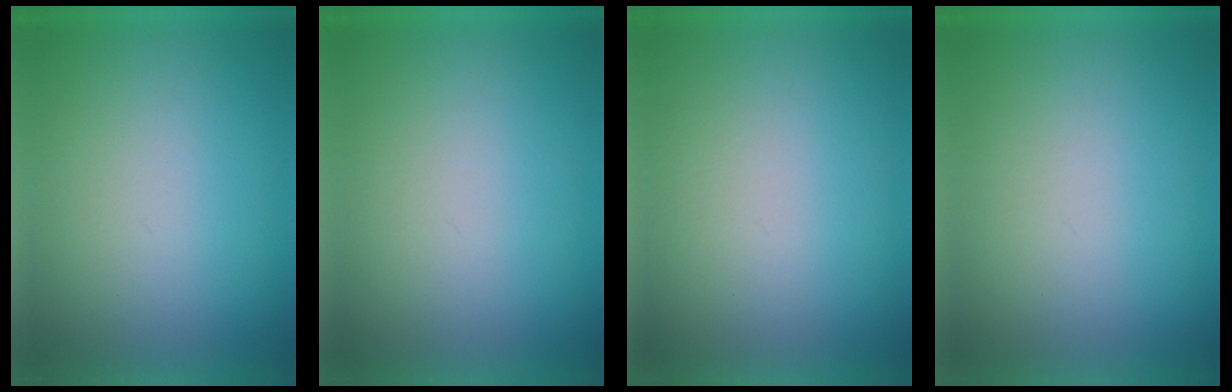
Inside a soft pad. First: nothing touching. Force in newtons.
{"total": 1.1}
{"total": 2.0}
{"total": 1.1}